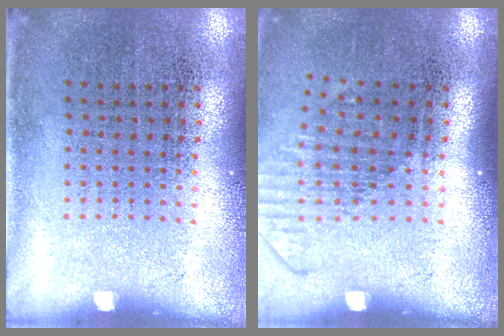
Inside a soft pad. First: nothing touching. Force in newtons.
{"total": 1.5, "press": 1.1, "slide": 0.9}